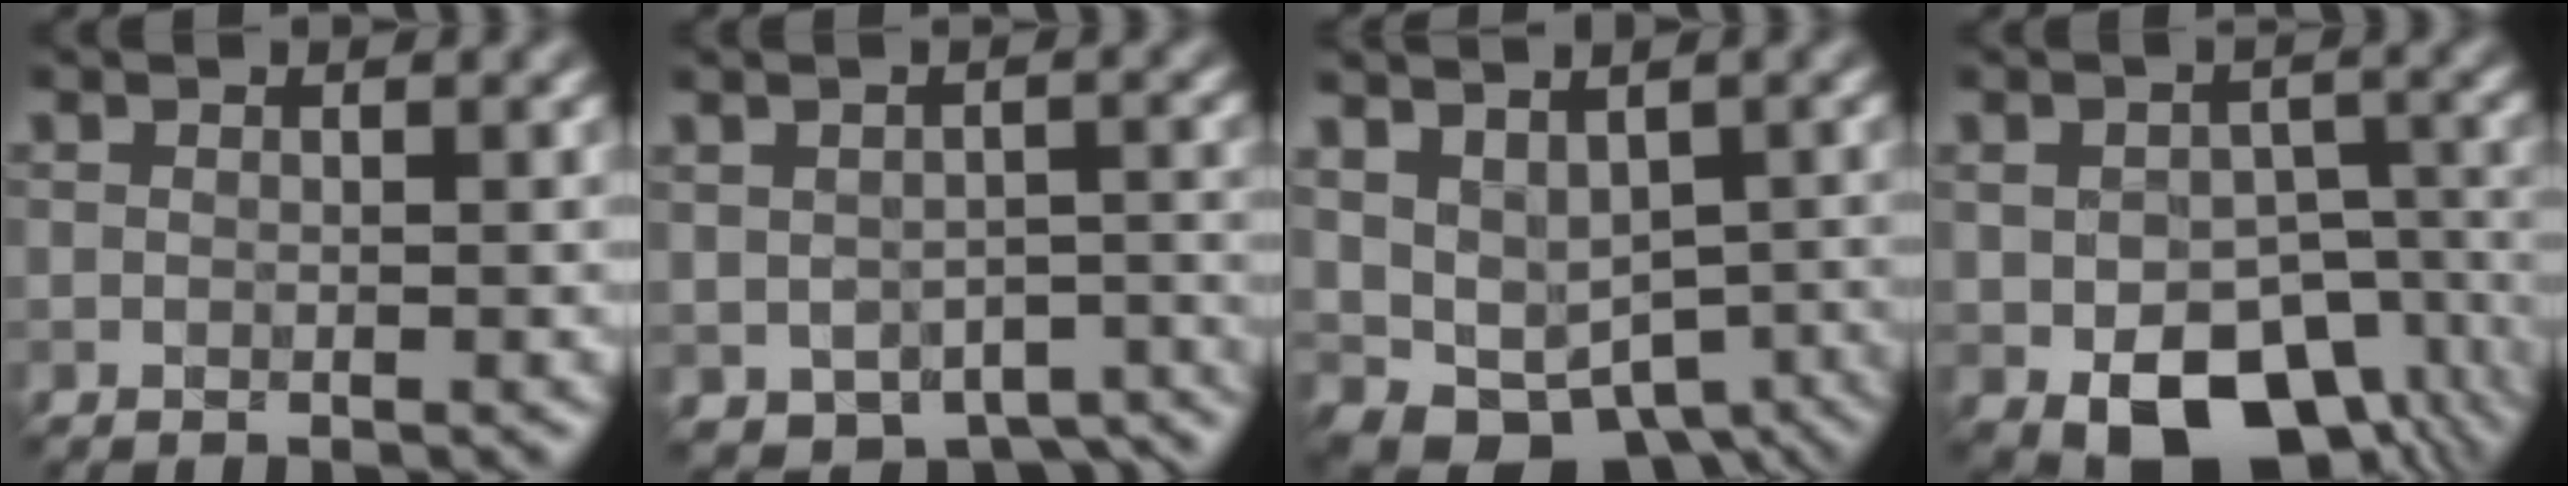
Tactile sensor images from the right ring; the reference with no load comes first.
{"total": 5.4, "force": [-3.4, 3.2, 2.6], "torque": [-0.033, -0.026, -0.036]}
{"total": 5.6, "force": [-1.1, 4.2, 3.5], "torque": [-0.048, -0.016, 0.015]}
{"total": 9.9, "force": [-4.8, 6.3, 5.9], "torque": [-0.098, -0.026, -0.056]}